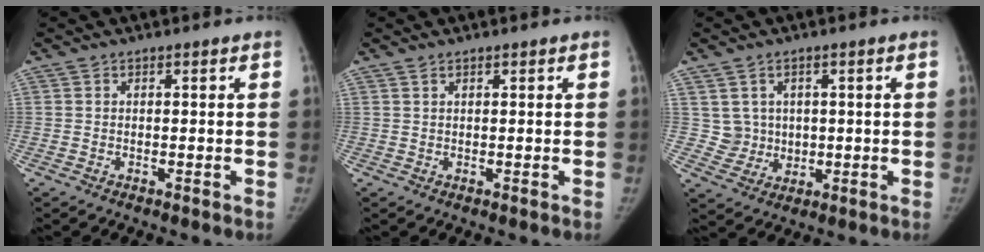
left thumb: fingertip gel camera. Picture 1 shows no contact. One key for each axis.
{"total": 0.7, "fx": 0.6, "fy": 0.2, "fz": 0.3, "tx": -0.008, "ty": -0.001, "tz": 0.011}
{"total": 5.0, "fx": 1.3, "fy": 4.6, "fz": 1.3, "tx": -0.001, "ty": -0.008, "tz": 0.032}